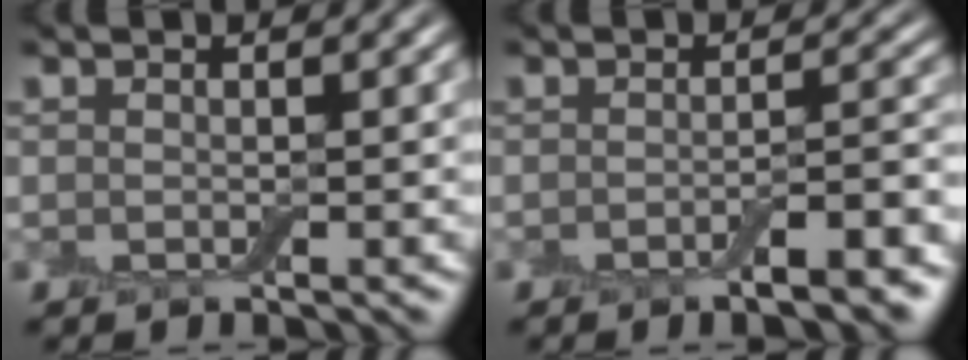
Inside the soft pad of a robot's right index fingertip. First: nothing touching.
{"total": 4.1, "force": [-2.1, 0.9, 3.4], "torque": [-0.048, 0.002, -0.034]}